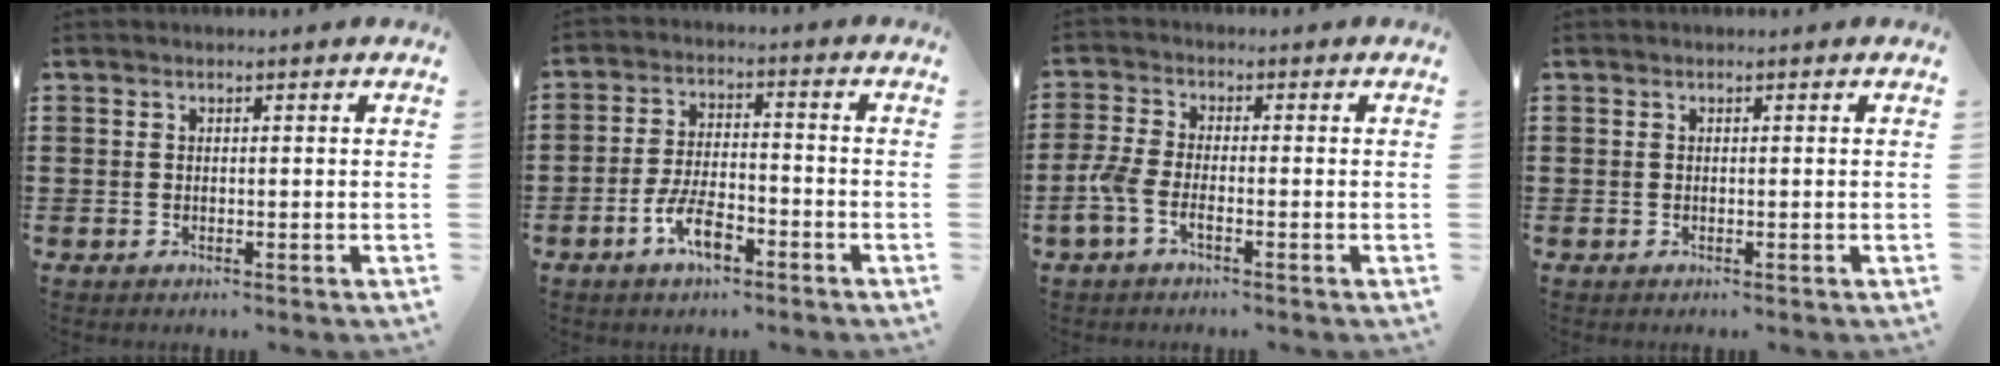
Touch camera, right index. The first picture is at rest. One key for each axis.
{"total": 6.6, "fx": -3.5, "fy": 2.7, "fz": 5.0, "tx": -0.106, "ty": 0.004, "tz": -0.069}
{"total": 3.7, "fx": -1.9, "fy": 1.0, "fz": 3.0, "tx": -0.081, "ty": -0.007, "tz": -0.041}
{"total": 0.0}